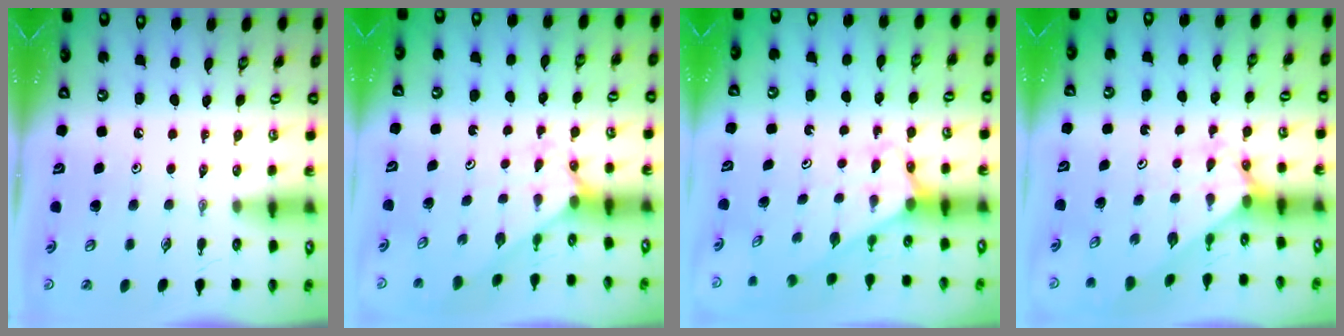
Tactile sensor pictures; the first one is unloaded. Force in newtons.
{"total": 2.1, "press": 2.1, "slide": 0.2}
{"total": 2.5, "press": 2.5, "slide": 0.1}
{"total": 2.5, "press": 2.5, "slide": 0.3}